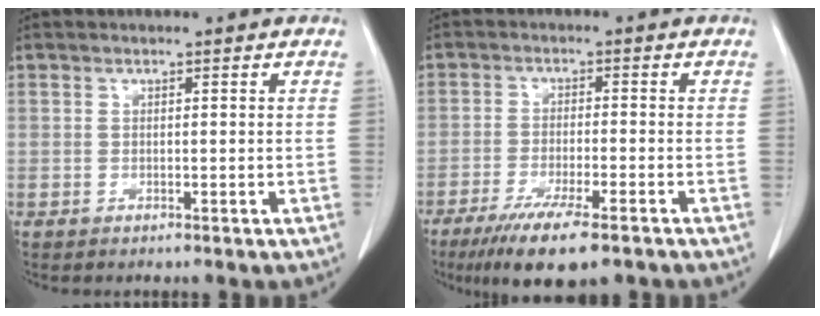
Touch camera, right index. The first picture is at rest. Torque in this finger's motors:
{"motor_torque": [1.03, -1.05, 0.64, 0.16]}